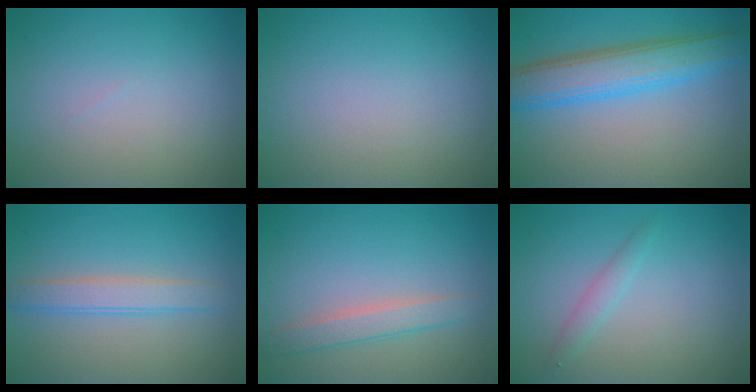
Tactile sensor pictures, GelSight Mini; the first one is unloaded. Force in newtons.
{"total": 0.0}
{"total": 6.0, "press": 6.0, "slide": 0.1}
{"total": 2.5, "press": 2.5, "slide": 0.1}
{"total": 2.2, "press": 2.2, "slide": 0.1}
{"total": 1.3, "press": 1.3, "slide": 0.0}